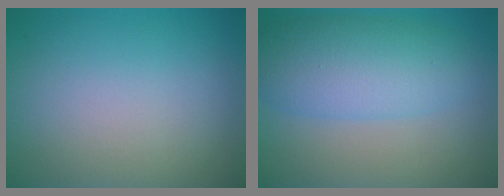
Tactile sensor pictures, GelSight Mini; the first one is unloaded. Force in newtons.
{"total": 6.4, "press": 6.4, "slide": 0.1}